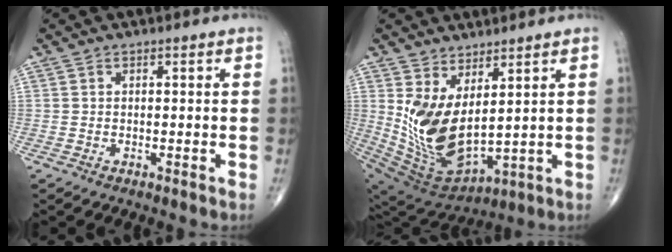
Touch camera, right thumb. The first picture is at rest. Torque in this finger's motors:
{"motor_torque": [-0.83, 1.97, 1.54, 0.35, 0.28]}